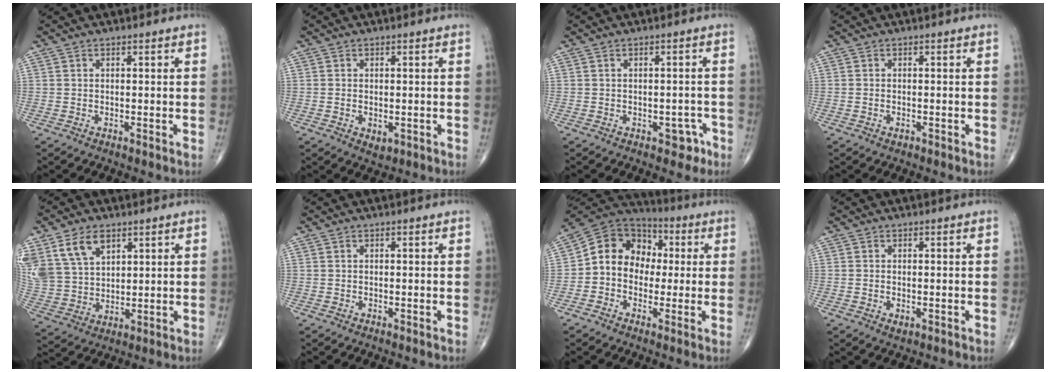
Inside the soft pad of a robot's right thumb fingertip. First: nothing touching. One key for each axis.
{"total": 2.4, "fx": -0.5, "fy": 1.6, "fz": 1.7, "tx": -0.018, "ty": 0.000, "tz": -0.002}
{"total": 3.1, "fx": -1.7, "fy": 2.1, "fz": 1.5, "tx": 0.006, "ty": 0.015, "tz": -0.018}
{"total": 0.7, "fx": -0.3, "fy": 0.5, "fz": 0.4, "tx": -0.005, "ty": 0.006, "tz": -0.004}
{"total": 13.2, "fx": 6.9, "fy": 8.5, "fz": 7.3, "tx": -0.138, "ty": -0.013, "tz": 0.150}
{"total": 0.0}
{"total": 12.7, "fx": 0.4, "fy": 10.6, "fz": 7.0, "tx": -0.082, "ty": 0.039, "tz": -0.008}
{"total": 1.3, "fx": -0.3, "fy": 0.8, "fz": 0.9, "tx": -0.013, "ty": 0.000, "tz": -0.003}